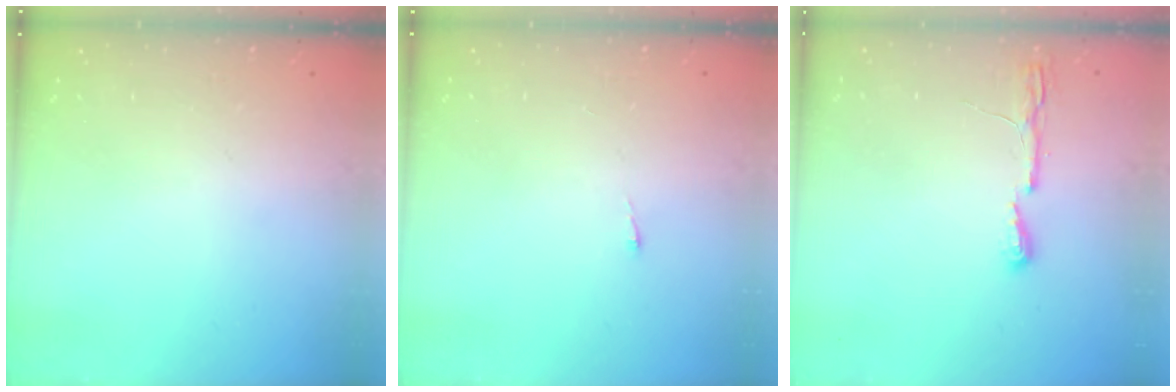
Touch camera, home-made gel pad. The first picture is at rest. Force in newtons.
{"total": 2.7, "press": 2.7, "slide": 0.4}
{"total": 4.3, "press": 4.2, "slide": 0.6}